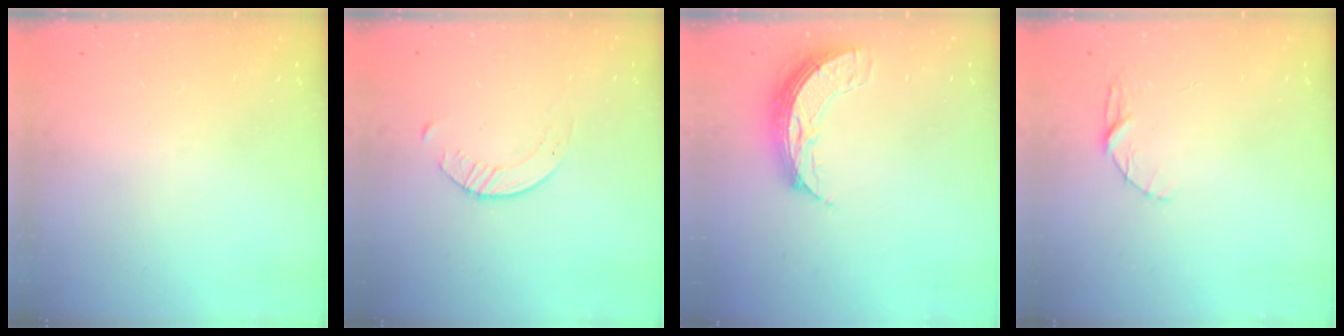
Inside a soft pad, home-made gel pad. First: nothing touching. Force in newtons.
{"total": 2.1, "press": 2.0, "slide": 0.3}
{"total": 8.0, "press": 8.0, "slide": 0.7}
{"total": 4.0, "press": 3.9, "slide": 0.4}